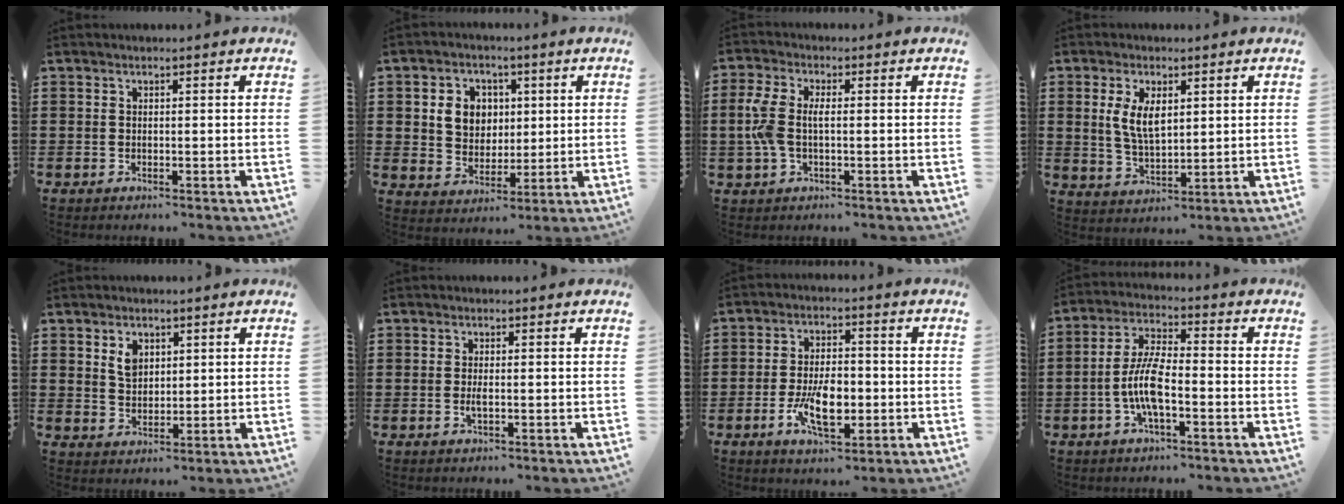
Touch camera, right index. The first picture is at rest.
{"total": 6.1, "force": [1.5, 5.4, 2.4], "torque": [-0.056, 0.012, 0.021]}
{"total": 5.4, "force": [-0.1, 2.6, 4.7], "torque": [-0.124, -0.006, -0.013]}
{"total": 6.1, "force": [1.5, 3.0, 5.1], "torque": [-0.098, 0.005, 0.024]}
{"total": 3.6, "force": [1.7, 2.4, 2.0], "torque": [-0.049, 0.008, 0.030]}
{"total": 1.6, "force": [-0.3, 0.4, 1.5], "torque": [-0.035, -0.004, -0.007]}
{"total": 8.2, "force": [-2.2, 4.1, 6.8], "torque": [-0.133, -0.001, -0.042]}
{"total": 7.8, "force": [-2.2, 2.4, 7.1], "torque": [-0.168, -0.012, -0.049]}